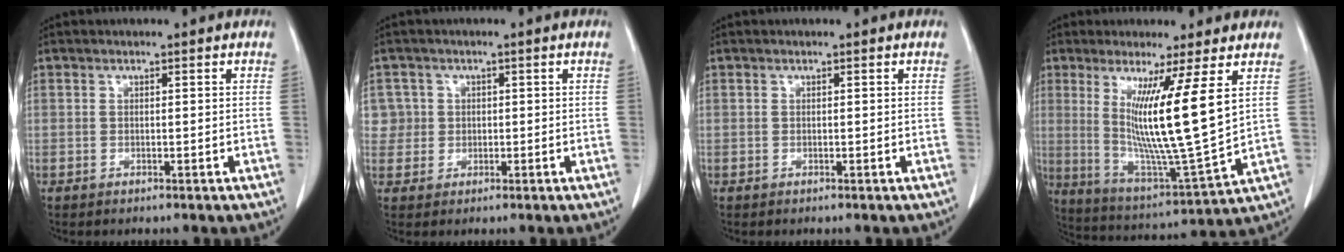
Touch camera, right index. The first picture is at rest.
{"total": 3.6, "force": [0.7, 3.5, -0.3], "torque": [0.026, 0.009, 0.011]}
{"total": 0.0}
{"total": 14.4, "force": [4.2, -0.9, 13.7], "torque": [-0.254, -0.041, 0.076]}